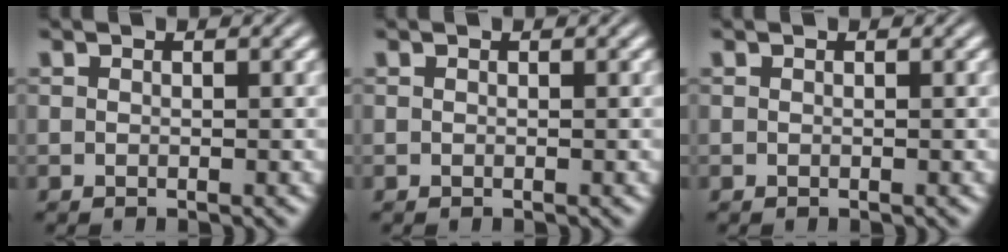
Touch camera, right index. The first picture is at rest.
{"total": 0.0}
{"total": 0.0}